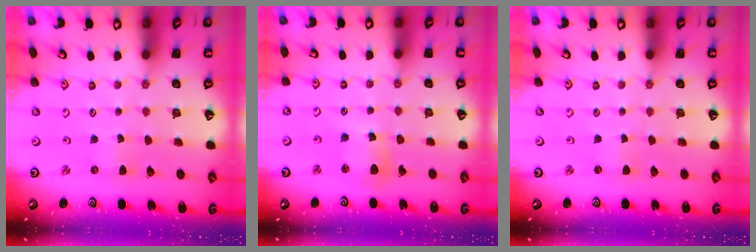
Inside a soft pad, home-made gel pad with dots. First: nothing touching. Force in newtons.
{"total": 9.1, "press": 9.0, "slide": 0.8}
{"total": 2.1, "press": 2.0, "slide": 0.4}